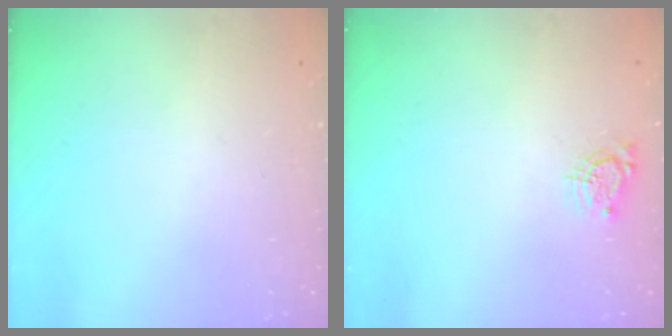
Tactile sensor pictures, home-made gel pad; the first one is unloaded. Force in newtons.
{"total": 4.0, "press": 4.0, "slide": 0.4}